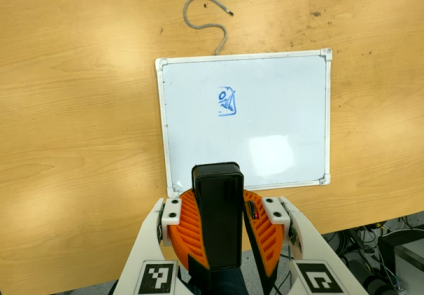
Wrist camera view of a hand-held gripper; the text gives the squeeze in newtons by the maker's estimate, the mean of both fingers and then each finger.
{"total": 11.1, "left": 11.0, "right": 11.3}